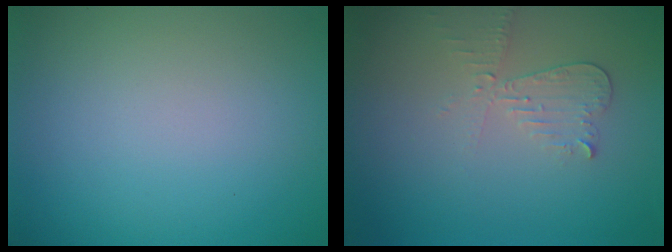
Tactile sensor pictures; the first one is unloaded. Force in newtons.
{"total": 2.1, "press": 2.1, "slide": 0.1}